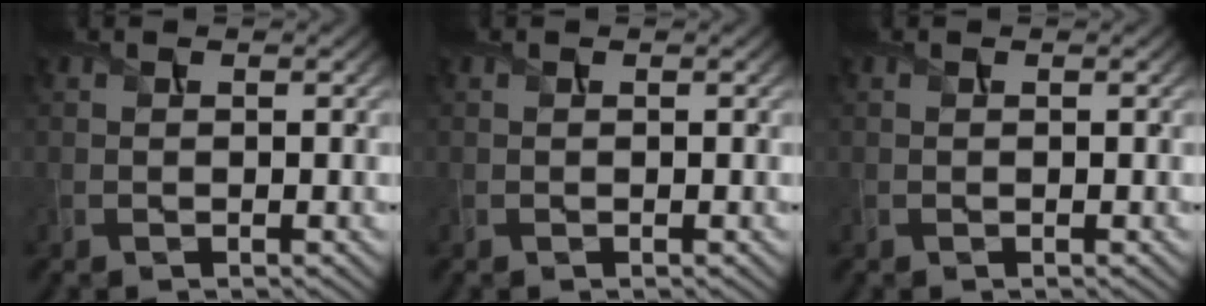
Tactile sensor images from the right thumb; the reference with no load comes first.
{"total": 0.0}
{"total": 0.0}